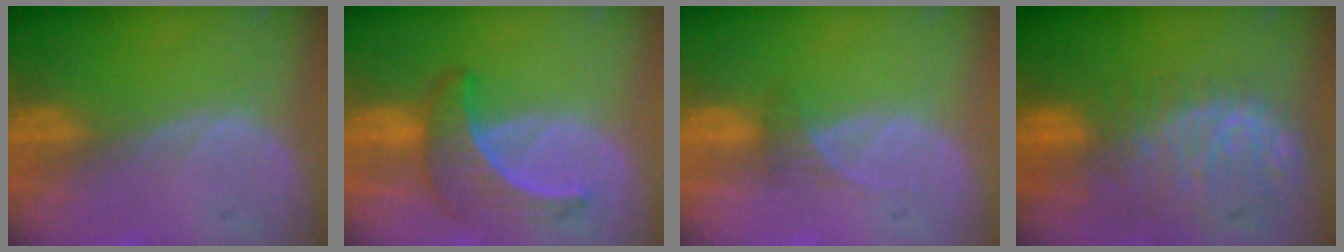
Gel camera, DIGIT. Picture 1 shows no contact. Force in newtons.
{"total": 6.2, "press": 6.0, "slide": 1.8}
{"total": 1.8, "press": 1.6, "slide": 0.8}
{"total": 11.2, "press": 9.6, "slide": 5.8}